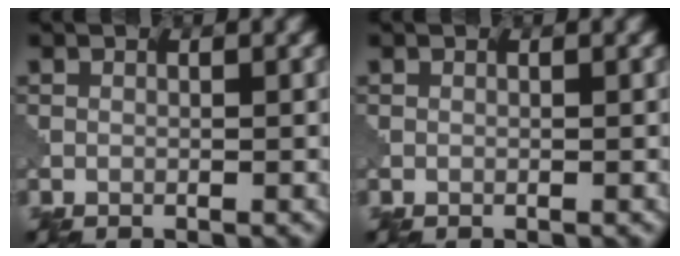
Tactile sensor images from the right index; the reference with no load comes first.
{"total": 0.0}